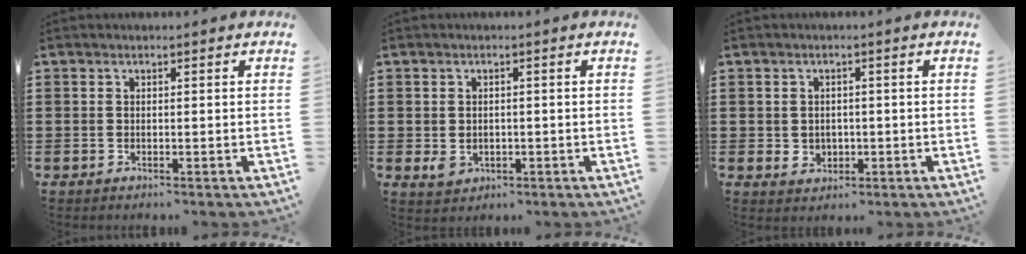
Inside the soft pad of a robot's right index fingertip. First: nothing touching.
{"total": 2.1, "force": [-0.4, 1.7, 1.2], "torque": [-0.033, 0.001, -0.012]}
{"total": 1.9, "force": [0.0, 1.8, 0.6], "torque": [-0.018, 0.009, -0.003]}